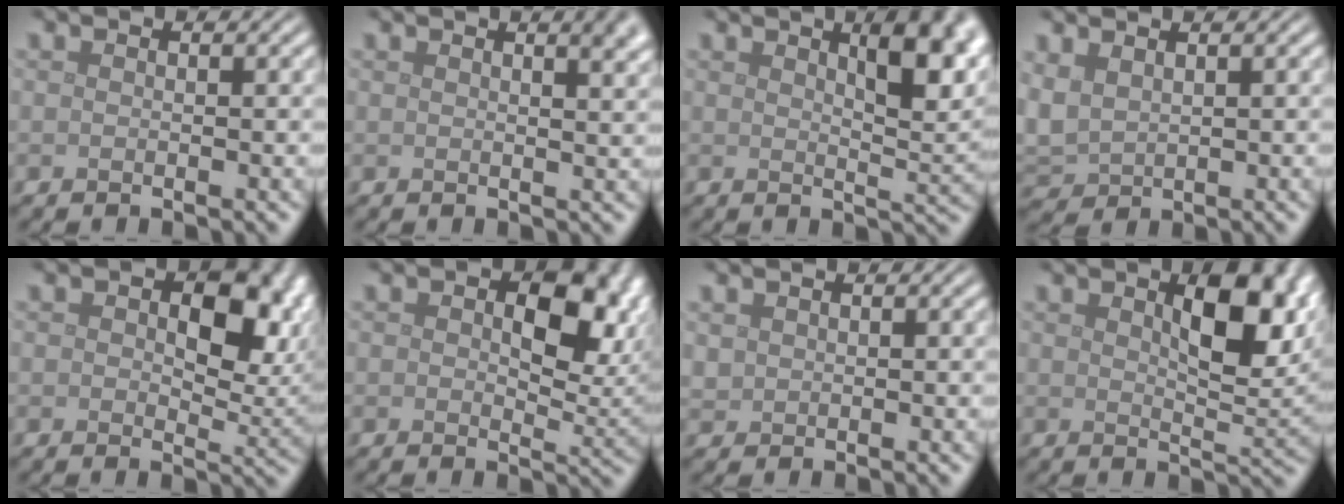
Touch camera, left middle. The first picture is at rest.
{"total": 4.8, "force": [2.5, 2.1, 3.5], "torque": [-0.012, 0.026, 0.011]}
{"total": 6.6, "force": [3.1, 2.2, 5.4], "torque": [-0.067, 0.004, 0.050]}
{"total": 2.7, "force": [1.2, 1.8, 1.7], "torque": [-0.053, 0.002, 0.030]}
{"total": 8.4, "force": [1.8, 5.0, 6.5], "torque": [-0.077, -0.004, 0.022]}
{"total": 8.2, "force": [1.8, 4.7, 6.4], "torque": [-0.078, -0.003, 0.024]}
{"total": 0.8, "force": [0.5, 0.7, 0.1], "torque": [-0.004, -0.002, 0.013]}
{"total": 7.5, "force": [2.4, 2.9, 6.4], "torque": [-0.093, 0.003, 0.042]}